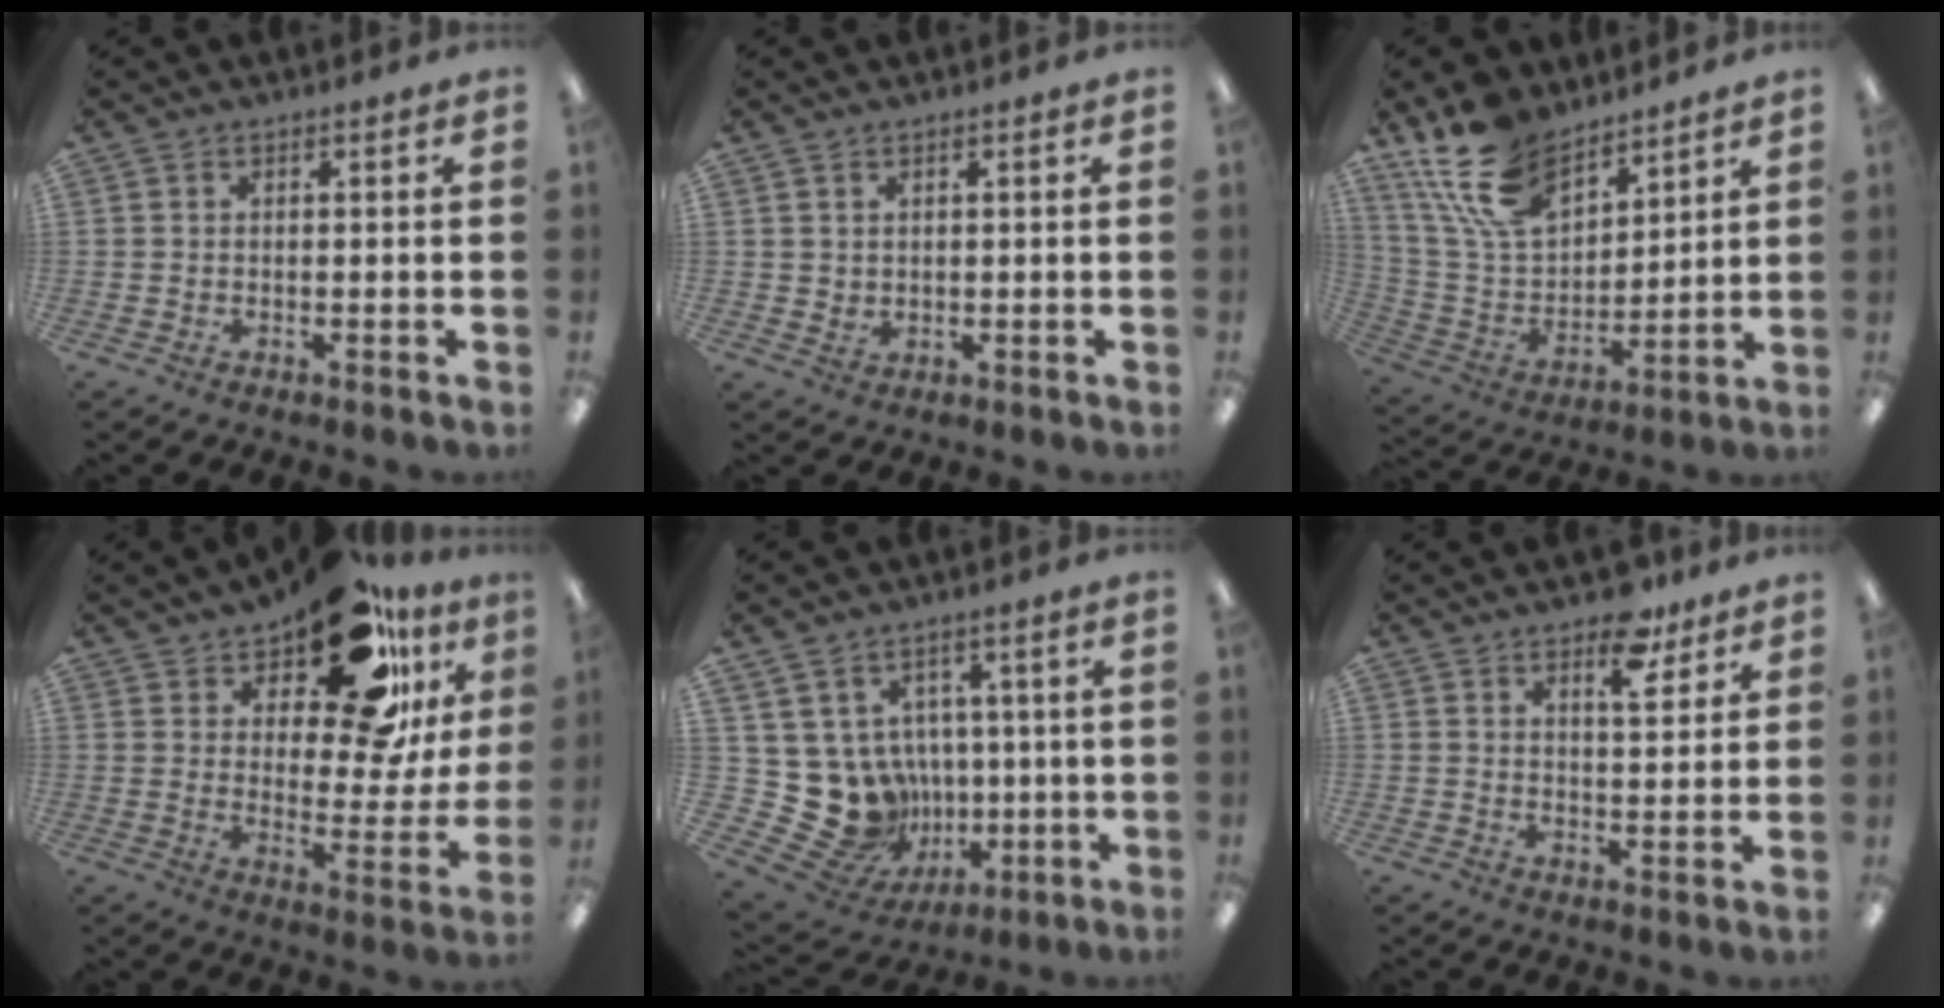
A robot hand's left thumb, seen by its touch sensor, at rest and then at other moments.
{"total": 1.8, "force": [1.3, 1.2, 0.3], "torque": [0.001, -0.003, 0.023]}
{"total": 18.2, "force": [12.1, 9.3, 9.8], "torque": [-0.214, -0.046, 0.227]}
{"total": 19.4, "force": [14.0, 7.2, 11.4], "torque": [-0.177, -0.091, 0.233]}
{"total": 14.4, "force": [-1.7, 13.6, 4.6], "torque": [-0.115, -0.017, 0.005]}
{"total": 9.2, "force": [6.1, 4.1, 5.5], "torque": [-0.060, -0.034, 0.098]}